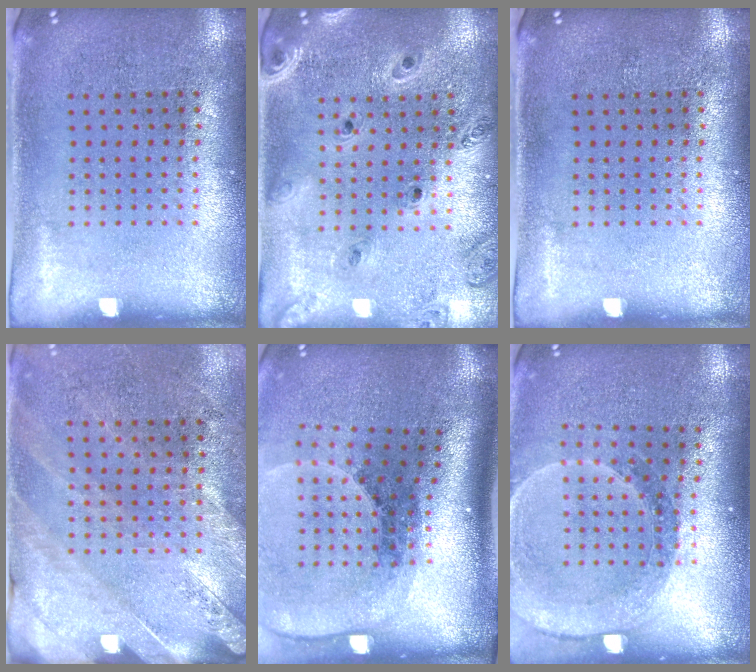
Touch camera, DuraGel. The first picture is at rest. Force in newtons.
{"total": 1.3, "press": 1.3, "slide": 0.2}
{"total": 0.0}
{"total": 2.5, "press": 2.2, "slide": 1.2}
{"total": 2.7, "press": 1.9, "slide": 2.0}
{"total": 1.6, "press": 1.6, "slide": 0.1}